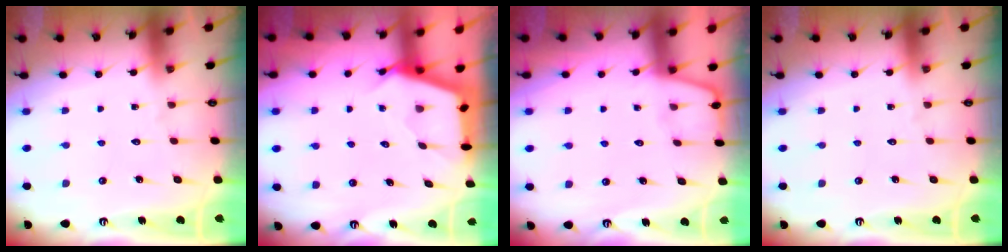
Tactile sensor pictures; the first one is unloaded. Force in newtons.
{"total": 2.6, "press": 2.5, "slide": 0.3}
{"total": 1.9, "press": 1.8, "slide": 0.3}
{"total": 0.0}